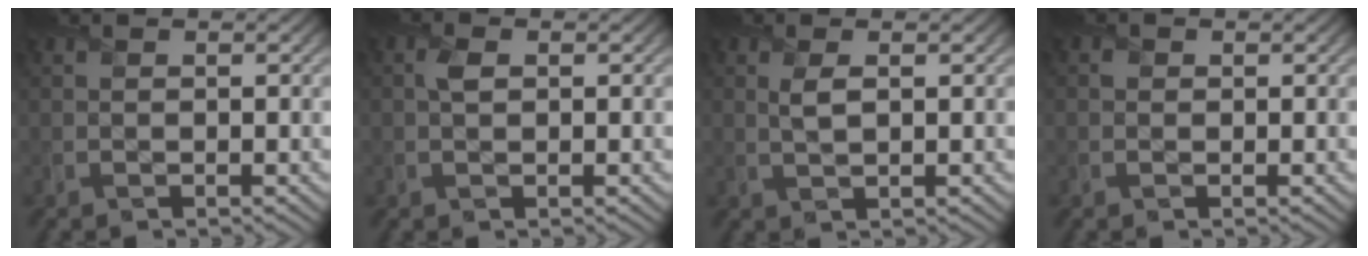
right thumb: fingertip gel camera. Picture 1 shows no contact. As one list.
[{"total": 1.4, "force": [0.4, 0.9, 1.1], "torque": [-0.024, 0.003, 0.003]}, {"total": 2.0, "force": [0.7, 0.7, 1.8], "torque": [-0.045, 0.001, 0.014]}, {"total": 0.6, "force": [0.1, 0.6, 0.1], "torque": [0.000, -0.001, -0.004]}]